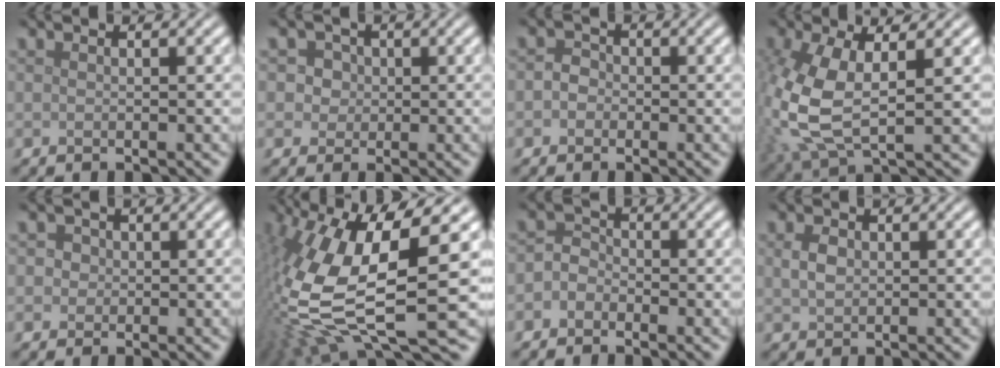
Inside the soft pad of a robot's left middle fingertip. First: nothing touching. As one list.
[{"total": 3.2, "force": [1.1, 2.7, 1.3], "torque": [-0.010, 0.013, 0.007]}, {"total": 1.5, "force": [-0.4, 1.4, 0.6], "torque": [-0.001, 0.001, -0.016]}, {"total": 7.7, "force": [0.6, 3.6, 6.8], "torque": [-0.167, -0.001, 0.013]}, {"total": 2.0, "force": [0.5, 1.8, 0.8], "torque": [0.003, 0.012, -0.002]}, {"total": 14.0, "force": [-0.9, 5.0, 13.1], "torque": [-0.301, -0.016, -0.005]}, {"total": 1.8, "force": [-0.9, 1.4, 0.7], "torque": [-0.007, 0.006, -0.028]}, {"total": 1.8, "force": [0.4, 1.3, 1.1], "torque": [-0.026, 0.002, 0.008]}]